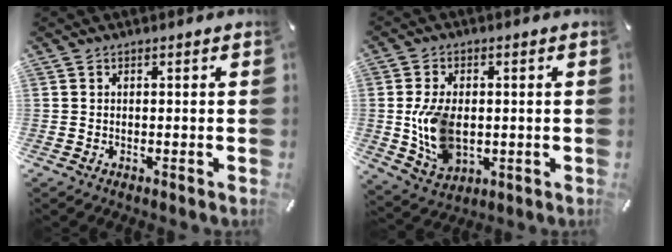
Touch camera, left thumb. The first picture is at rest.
{"total": 11.5, "force": [-0.4, 7.8, 8.5], "torque": [-0.190, -0.003, -0.006]}